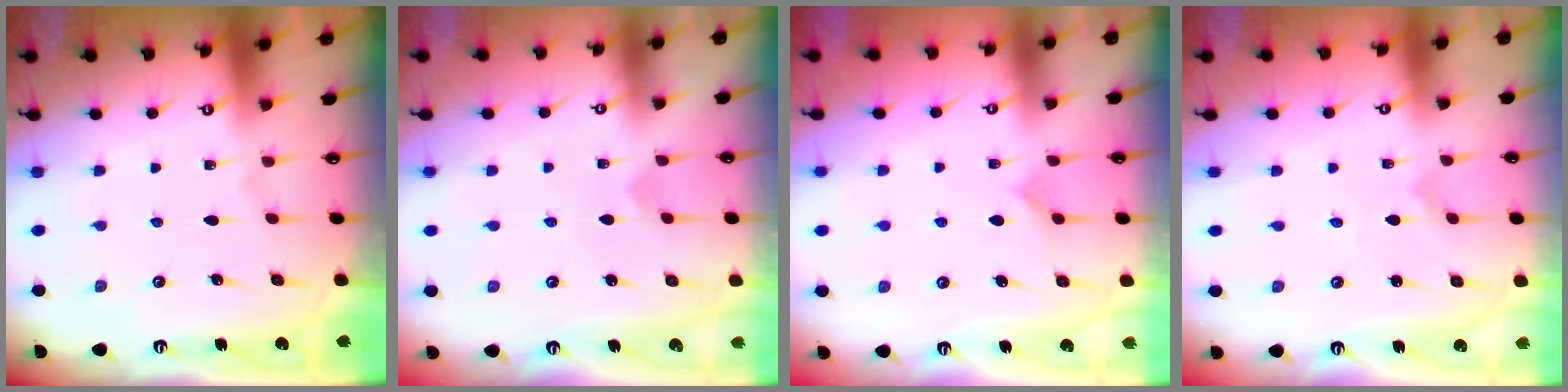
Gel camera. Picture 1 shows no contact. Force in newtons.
{"total": 2.5, "press": 2.5, "slide": 0.1}
{"total": 6.1, "press": 6.1, "slide": 0.4}
{"total": 0.0}